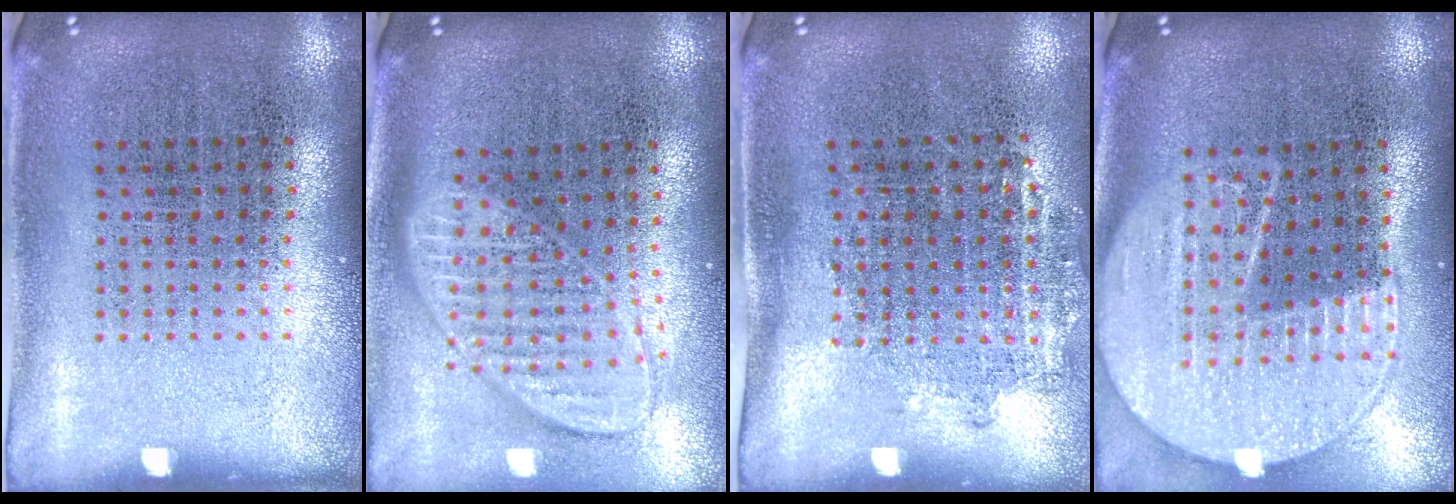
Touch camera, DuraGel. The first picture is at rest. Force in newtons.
{"total": 1.9, "press": 1.5, "slide": 1.2}
{"total": 1.2, "press": 0.9, "slide": 0.8}
{"total": 2.2, "press": 1.9, "slide": 1.0}